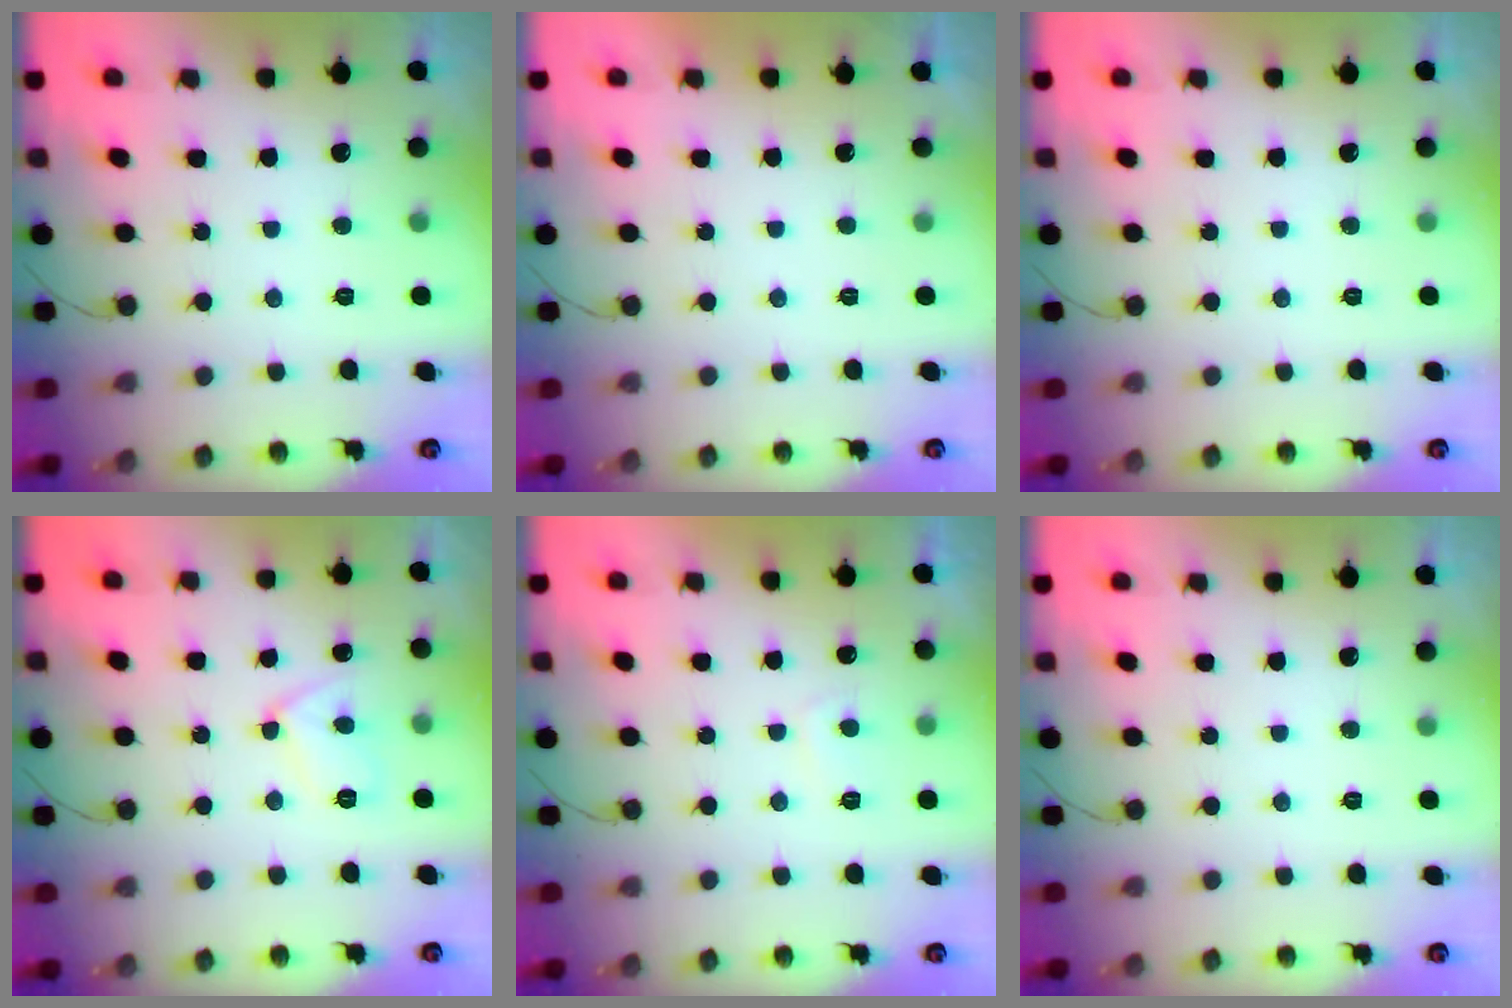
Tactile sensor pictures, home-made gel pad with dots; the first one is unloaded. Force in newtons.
{"total": 2.3, "press": 2.3, "slide": 0.3}
{"total": 0.0}
{"total": 7.9, "press": 7.7, "slide": 1.6}
{"total": 2.1, "press": 2.0, "slide": 0.6}
{"total": 0.0}